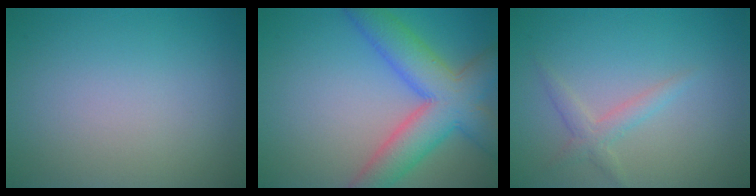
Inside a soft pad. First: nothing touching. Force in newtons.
{"total": 8.4, "press": 8.4, "slide": 0.3}
{"total": 1.8, "press": 1.8, "slide": 0.1}